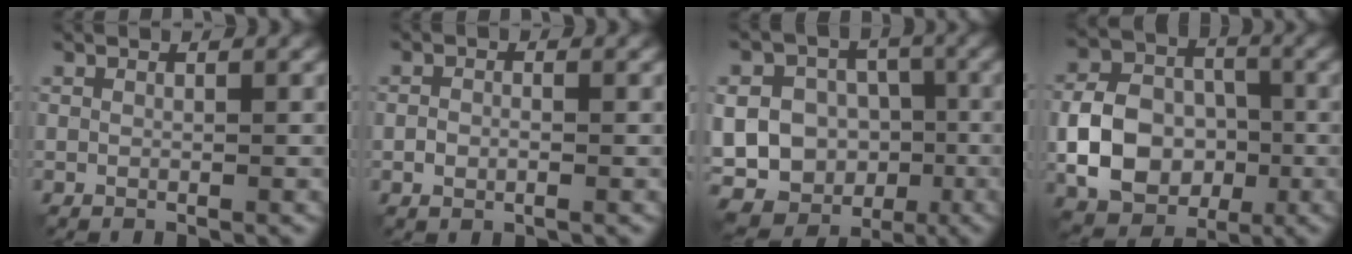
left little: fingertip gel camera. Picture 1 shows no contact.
{"total": 1.3, "force": [-0.4, 0.7, 0.9], "torque": [-0.019, 0.001, -0.010]}
{"total": 19.5, "force": [-4.2, 18.0, 6.1], "torque": [-0.146, -0.013, -0.086]}
{"total": 7.8, "force": [-1.7, 6.0, 4.6], "torque": [-0.081, 0.002, -0.038]}